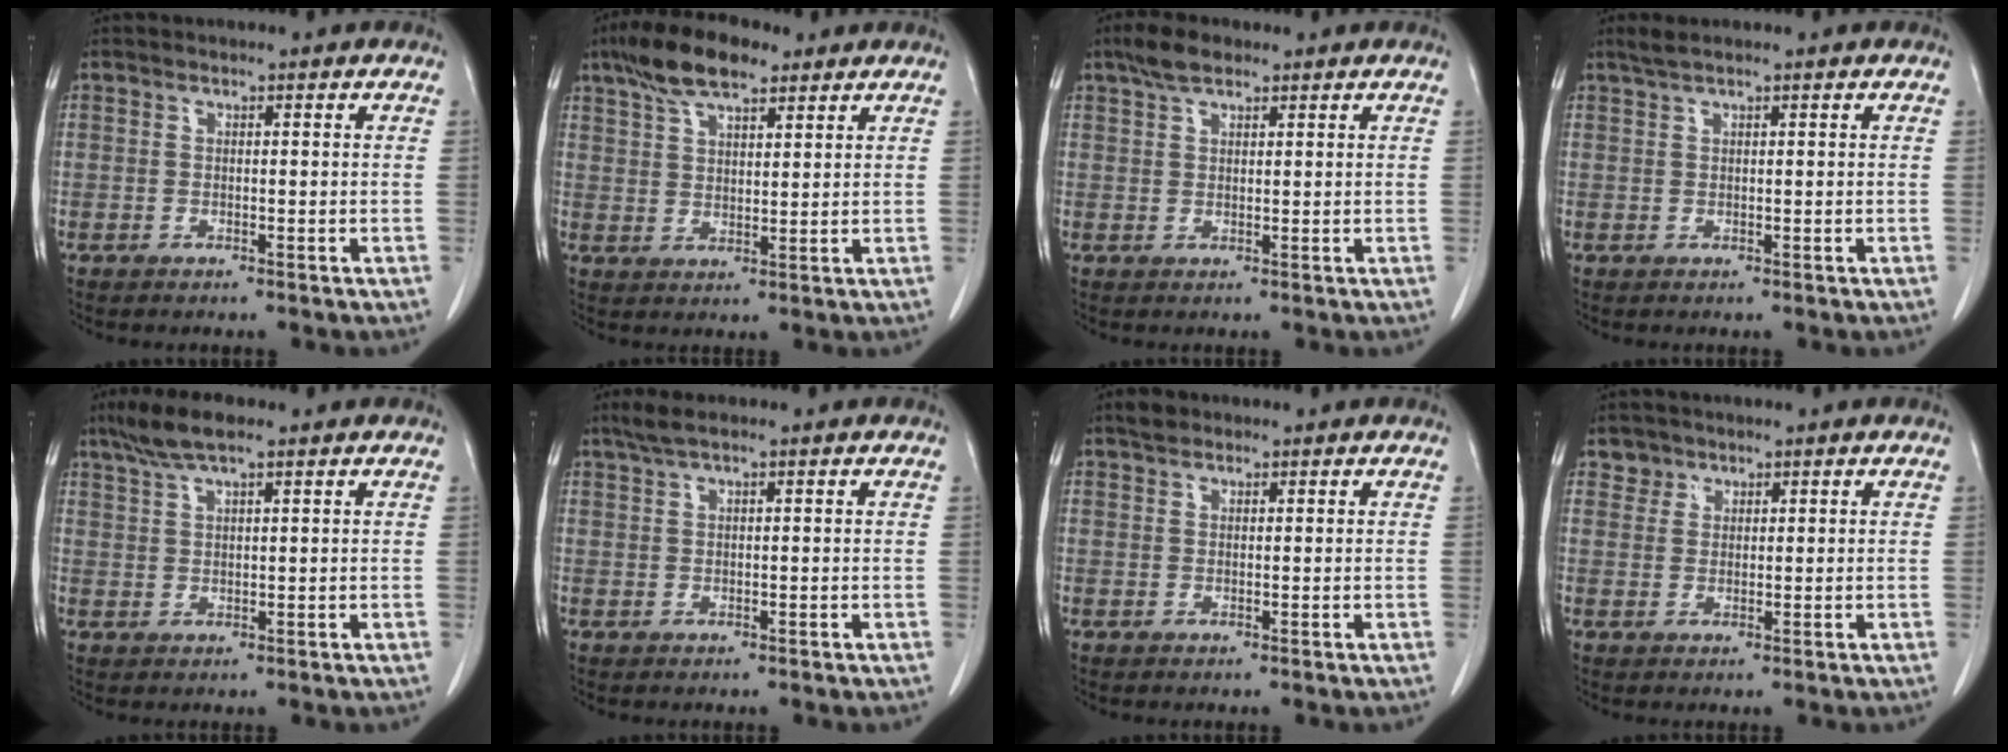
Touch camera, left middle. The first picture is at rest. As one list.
[{"total": 9.1, "force": [6.4, 3.0, 5.8], "torque": [-0.113, 0.019, 0.115]}, {"total": 3.7, "force": [2.7, 1.4, 2.1], "torque": [-0.049, 0.011, 0.052]}, {"total": 1.6, "force": [1.2, 0.0, 0.9], "torque": [-0.024, 0.011, 0.028]}, {"total": 5.6, "force": [4.1, 0.9, 3.7], "torque": [-0.081, 0.013, 0.078]}, {"total": 2.6, "force": [1.9, 0.2, 1.7], "torque": [-0.042, 0.011, 0.039]}, {"total": 1.6, "force": [1.3, 0.8, 0.5], "torque": [-0.014, 0.009, 0.022]}, {"total": 1.9, "force": [1.4, 1.3, -0.3], "torque": [0.016, 0.004, 0.019]}]